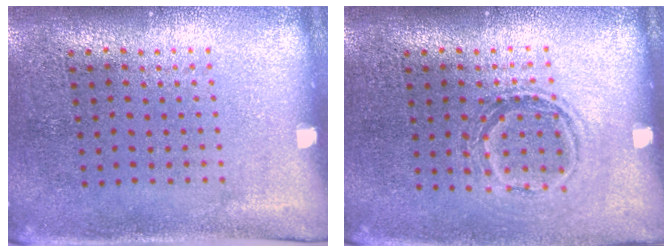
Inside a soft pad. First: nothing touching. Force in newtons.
{"total": 1.2, "press": 1.1, "slide": 0.5}